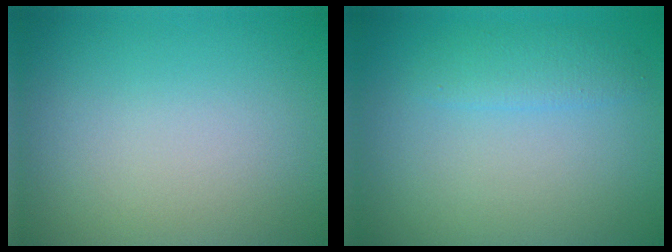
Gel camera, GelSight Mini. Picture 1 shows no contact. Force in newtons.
{"total": 1.7, "press": 1.7, "slide": 0.1}